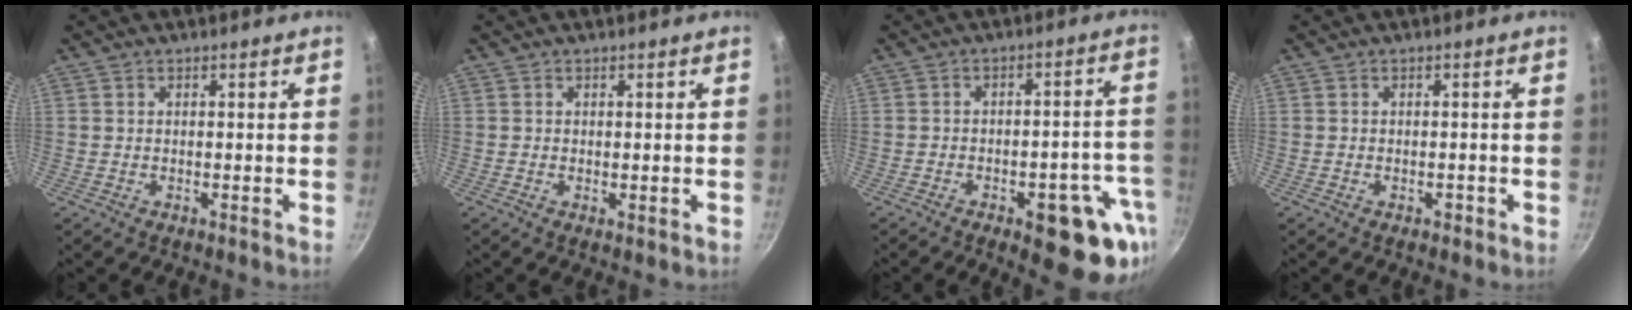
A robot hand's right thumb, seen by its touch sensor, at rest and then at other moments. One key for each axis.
{"total": 0.5, "fx": 0.1, "fy": 0.2, "fz": 0.4, "tx": -0.006, "ty": -0.005, "tz": 0.001}
{"total": 12.2, "fx": -5.8, "fy": 4.5, "fz": 9.7, "tx": -0.077, "ty": 0.032, "tz": -0.069}
{"total": 1.0, "fx": -0.5, "fy": 0.6, "fz": 0.6, "tx": -0.007, "ty": 0.004, "tz": -0.005}